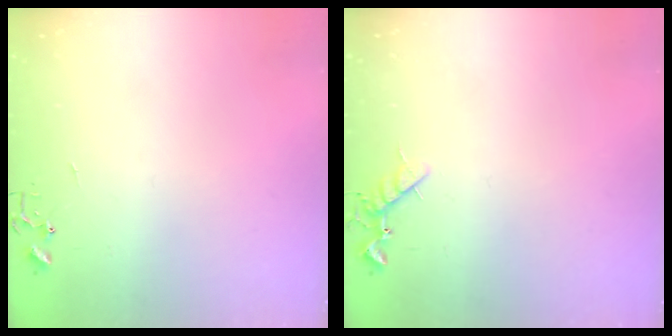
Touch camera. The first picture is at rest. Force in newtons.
{"total": 7.0, "press": 6.9, "slide": 1.1}